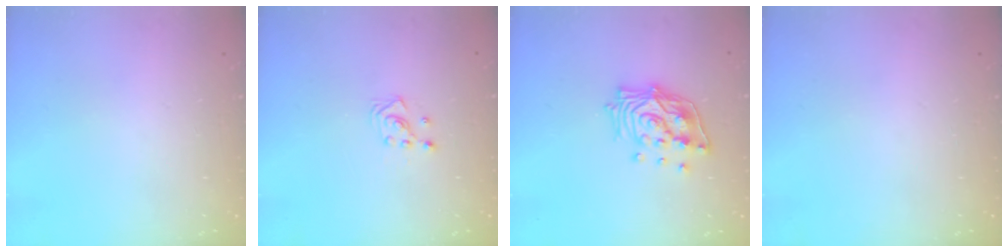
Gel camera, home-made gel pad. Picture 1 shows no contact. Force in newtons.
{"total": 3.2, "press": 3.2, "slide": 0.4}
{"total": 15.1, "press": 15.0, "slide": 2.0}
{"total": 0.0}